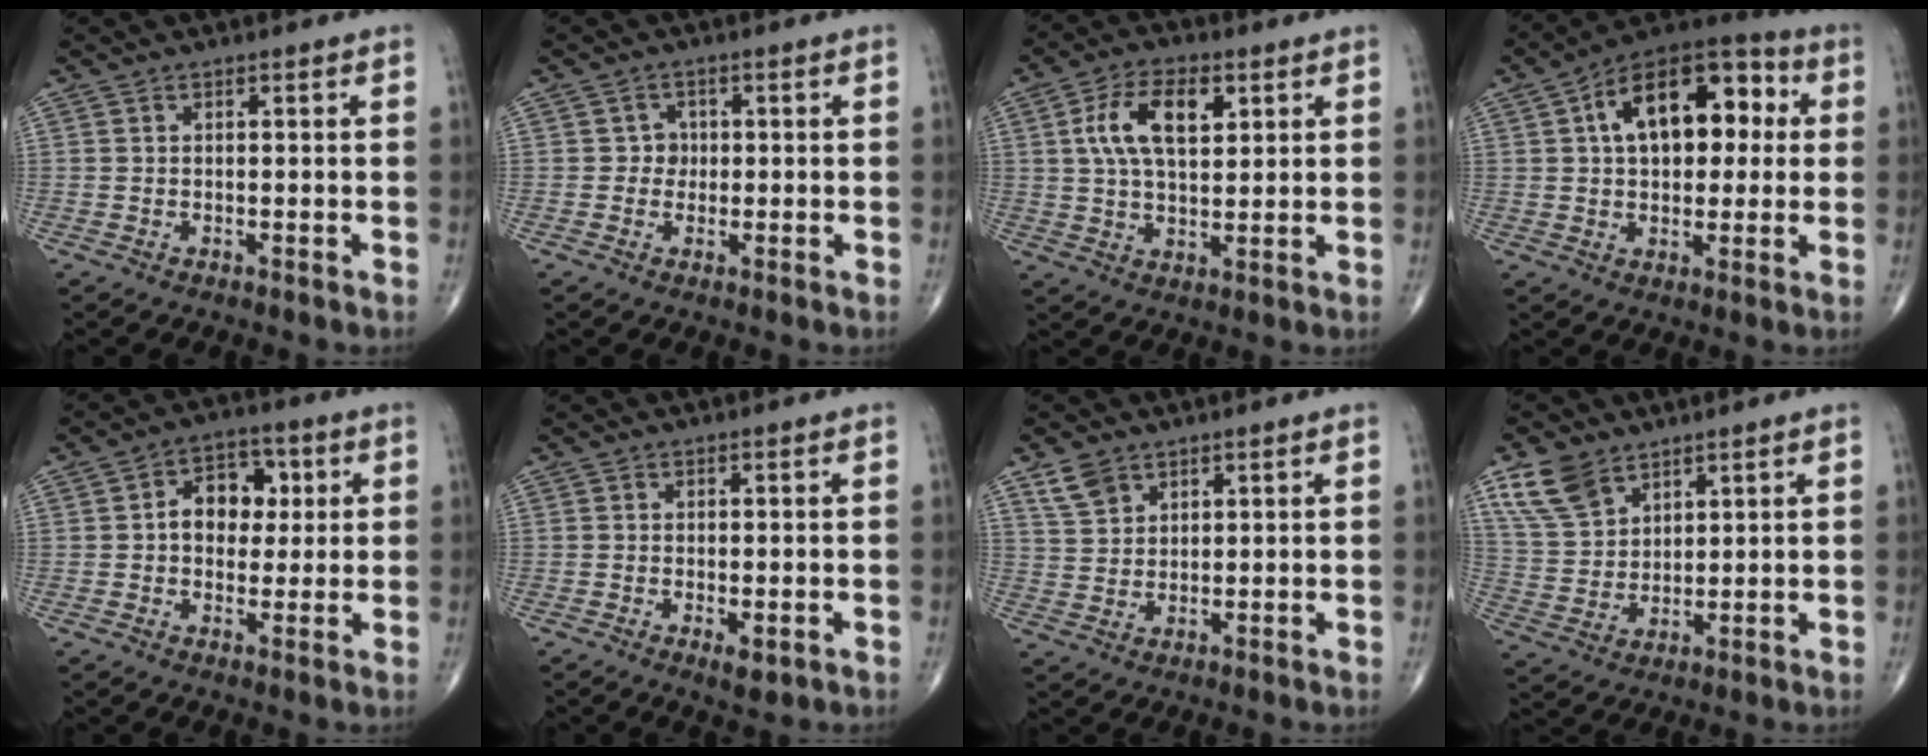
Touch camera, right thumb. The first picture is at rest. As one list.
[{"total": 2.2, "force": [0.1, 2.1, 0.7], "torque": [0.007, 0.007, -0.005]}, {"total": 11.1, "force": [3.5, 5.8, 8.8], "torque": [-0.151, -0.001, 0.061]}, {"total": 18.5, "force": [3.9, 10.6, 14.6], "torque": [-0.188, 0.030, 0.051]}, {"total": 8.8, "force": [1.4, 6.5, 5.8], "torque": [-0.046, 0.014, 0.016]}, {"total": 2.6, "force": [-0.9, 1.0, 2.2], "torque": [-0.032, -0.006, -0.010]}, {"total": 4.8, "force": [3.3, 3.0, 1.8], "torque": [-0.024, -0.013, 0.069]}, {"total": 9.3, "force": [6.0, 5.6, 4.3], "torque": [-0.074, -0.020, 0.128]}]